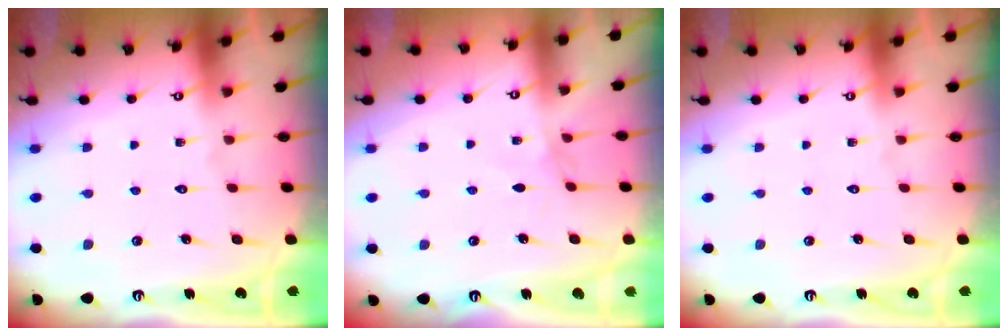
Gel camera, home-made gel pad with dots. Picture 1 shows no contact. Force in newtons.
{"total": 1.2, "press": 1.1, "slide": 0.4}
{"total": 0.0}